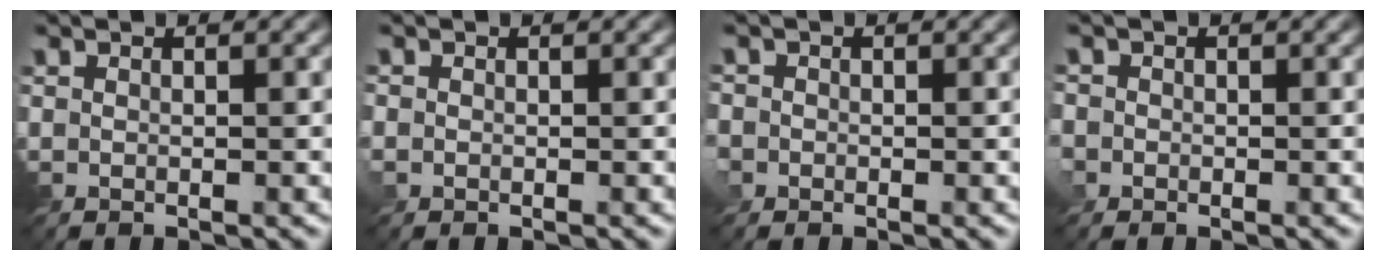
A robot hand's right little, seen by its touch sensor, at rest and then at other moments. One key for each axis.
{"total": 1.2, "fx": -0.1, "fy": 1.1, "fz": 0.4, "tx": -0.012, "ty": 0.000, "tz": -0.004}
{"total": 3.5, "fx": -0.8, "fy": 3.1, "fz": 1.4, "tx": -0.050, "ty": 0.014, "tz": -0.028}
{"total": 3.0, "fx": -0.7, "fy": 2.7, "fz": 1.1, "tx": -0.039, "ty": 0.012, "tz": -0.024}